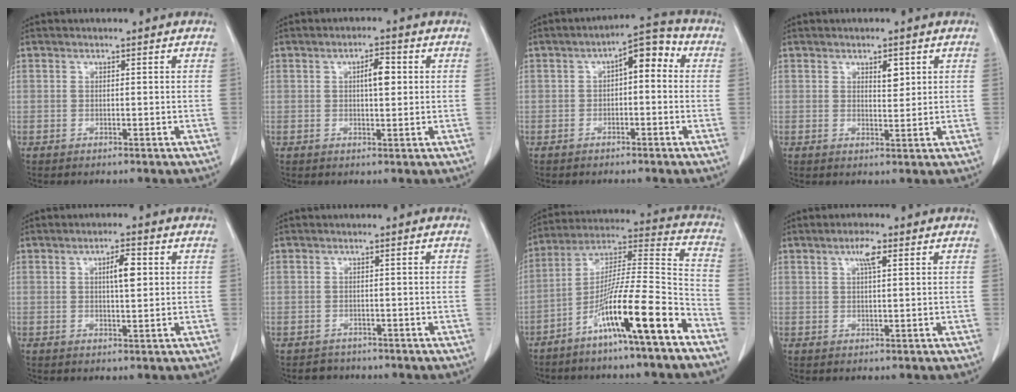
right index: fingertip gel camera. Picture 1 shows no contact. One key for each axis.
{"total": 3.4, "fx": 0.7, "fy": 1.0, "fz": 3.2, "tx": -0.052, "ty": 0.007, "tz": 0.013}
{"total": 6.6, "fx": 0.5, "fy": 2.6, "fz": 6.0, "tx": -0.081, "ty": 0.039, "tz": 0.001}
{"total": 2.3, "fx": 1.2, "fy": 0.9, "fz": 1.7, "tx": -0.025, "ty": -0.003, "tz": 0.022}
{"total": 3.7, "fx": 1.0, "fy": 0.8, "fz": 3.5, "tx": -0.058, "ty": 0.005, "tz": 0.017}
{"total": 1.9, "fx": -1.6, "fy": 1.0, "fz": -0.5, "tx": 0.002, "ty": 0.001, "tz": -0.025}
{"total": 15.9, "fx": -9.1, "fy": -0.2, "fz": 13.0, "tx": -0.233, "ty": -0.005, "tz": -0.164}
{"total": 3.0, "fx": 1.4, "fy": 0.5, "fz": 2.6, "tx": -0.050, "ty": 0.004, "tz": 0.023}